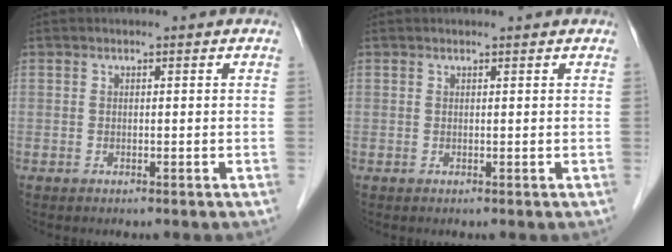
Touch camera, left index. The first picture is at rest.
{"total": 1.0, "force": [1.0, 0.0, 0.2], "torque": [-0.009, 0.008, 0.014]}